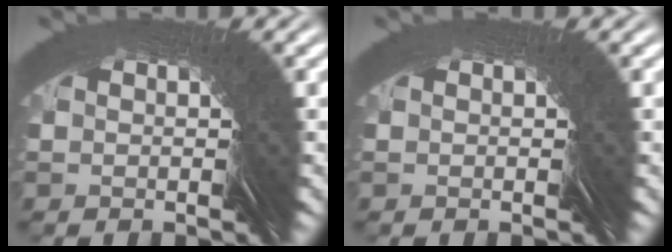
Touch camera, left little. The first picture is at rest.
{"total": 0.0}